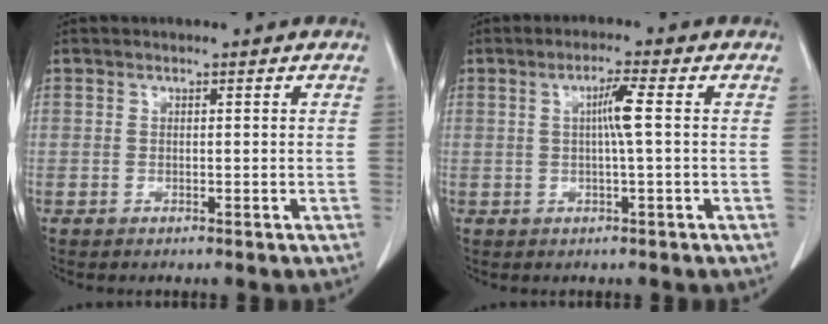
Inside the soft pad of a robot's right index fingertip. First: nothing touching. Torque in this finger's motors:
{"motor_torque": [0.19, 0.07, 0.10, 0.08]}